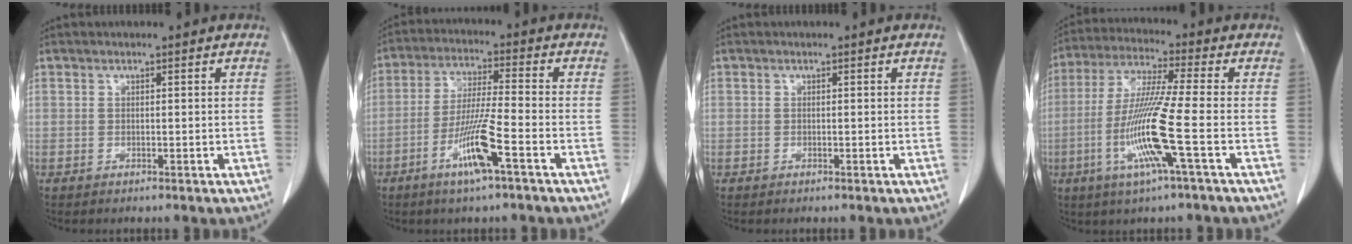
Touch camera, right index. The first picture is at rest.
{"total": 9.2, "force": [-4.3, -0.2, 8.1], "torque": [-0.159, -0.012, -0.084]}
{"total": 0.0}
{"total": 12.4, "force": [-3.7, -1.0, 11.8], "torque": [-0.242, -0.016, -0.080]}